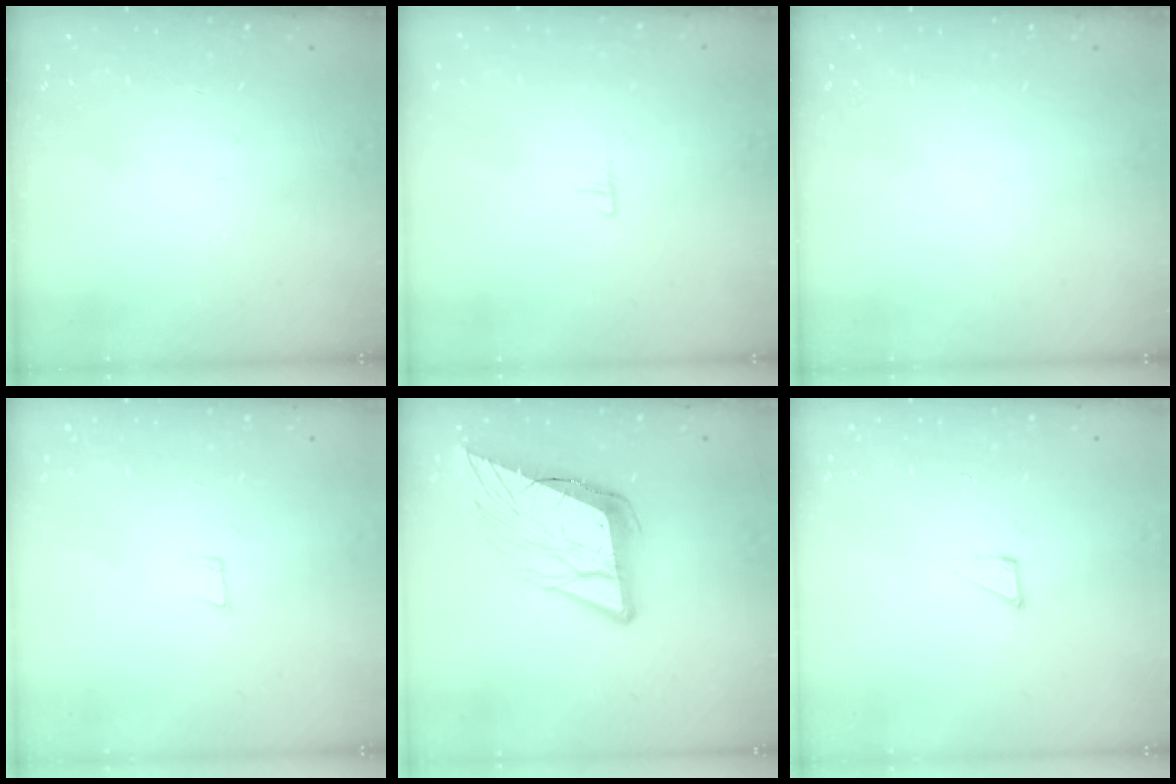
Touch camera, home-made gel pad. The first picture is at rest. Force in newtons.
{"total": 3.6, "press": 3.5, "slide": 0.3}
{"total": 0.0}
{"total": 4.0, "press": 4.0, "slide": 0.3}
{"total": 15.3, "press": 15.1, "slide": 2.7}
{"total": 2.3, "press": 2.3, "slide": 0.1}